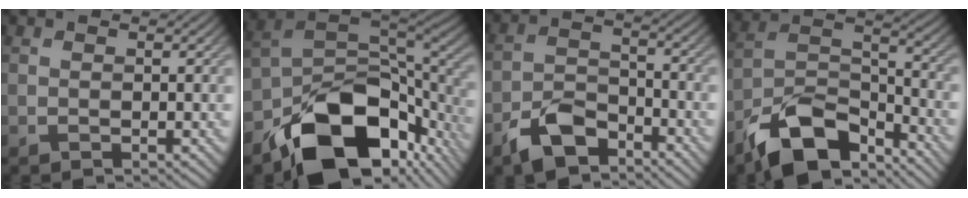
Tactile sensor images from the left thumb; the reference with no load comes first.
{"total": 17.5, "force": [-9.5, 9.8, 10.9], "torque": [-0.177, -0.041, -0.147]}
{"total": 6.8, "force": [-4.8, 3.3, 3.5], "torque": [-0.067, 0.001, -0.106]}
{"total": 12.5, "force": [-9.0, 5.4, 6.9], "torque": [-0.127, -0.004, -0.178]}